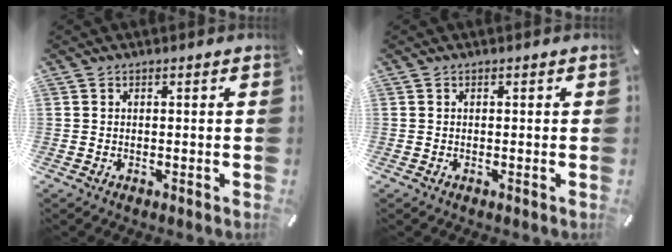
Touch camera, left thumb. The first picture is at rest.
{"total": 0.0}